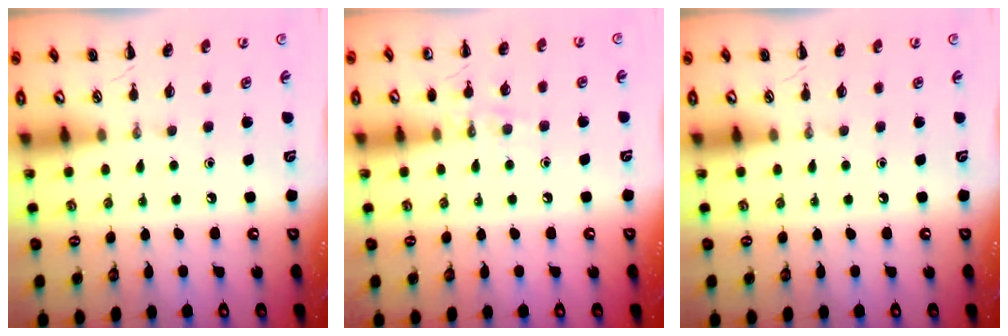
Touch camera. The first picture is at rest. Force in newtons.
{"total": 7.1, "press": 6.9, "slide": 1.7}
{"total": 0.0}